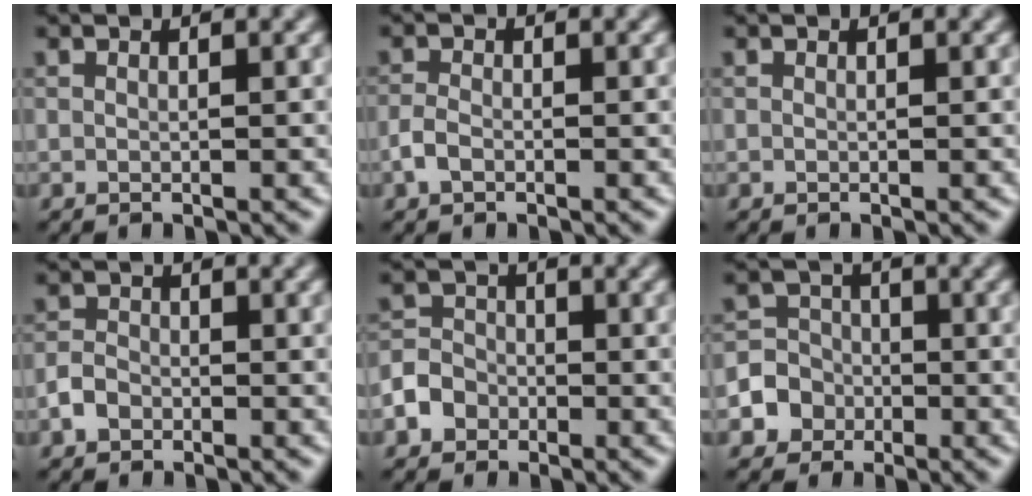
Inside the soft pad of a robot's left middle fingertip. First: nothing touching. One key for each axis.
{"total": 1.5, "fx": -0.8, "fy": 0.9, "fz": 0.9, "tx": -0.018, "ty": 0.002, "tz": -0.019}
{"total": 0.0}
{"total": 1.8, "fx": -1.0, "fy": 1.4, "fz": 0.7, "tx": -0.010, "ty": 0.003, "tz": -0.024}
{"total": 3.4, "fx": -1.7, "fy": 2.8, "fz": 0.9, "tx": -0.003, "ty": -0.003, "tz": -0.036}
{"total": 4.4, "fx": -1.7, "fy": 4.1, "fz": 0.5, "tx": 0.017, "ty": 0.003, "tz": -0.048}